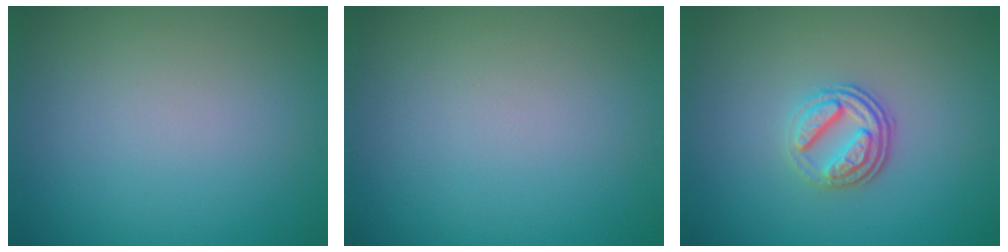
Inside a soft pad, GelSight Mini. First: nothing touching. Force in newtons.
{"total": 0.0}
{"total": 3.5, "press": 2.7, "slide": 2.2}